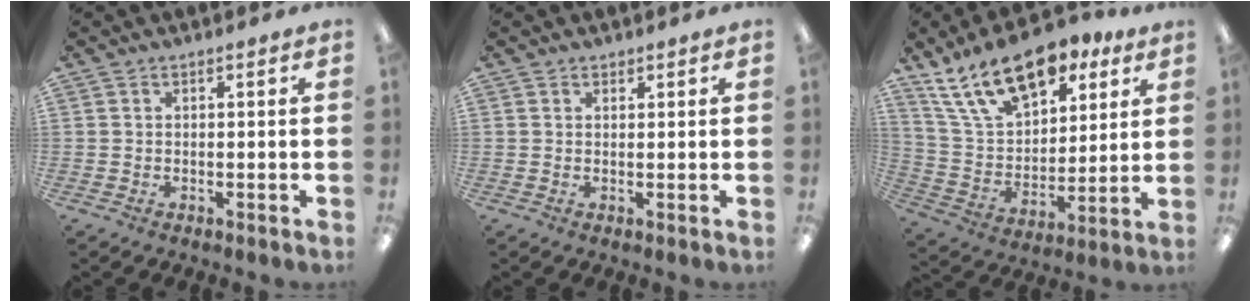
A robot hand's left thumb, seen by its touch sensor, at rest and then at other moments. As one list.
[{"total": 0.8, "force": [0.7, 0.3, 0.0], "torque": [0.000, -0.001, 0.015]}, {"total": 20.6, "force": [13.1, 10.8, 11.7], "torque": [-0.200, -0.056, 0.235]}]